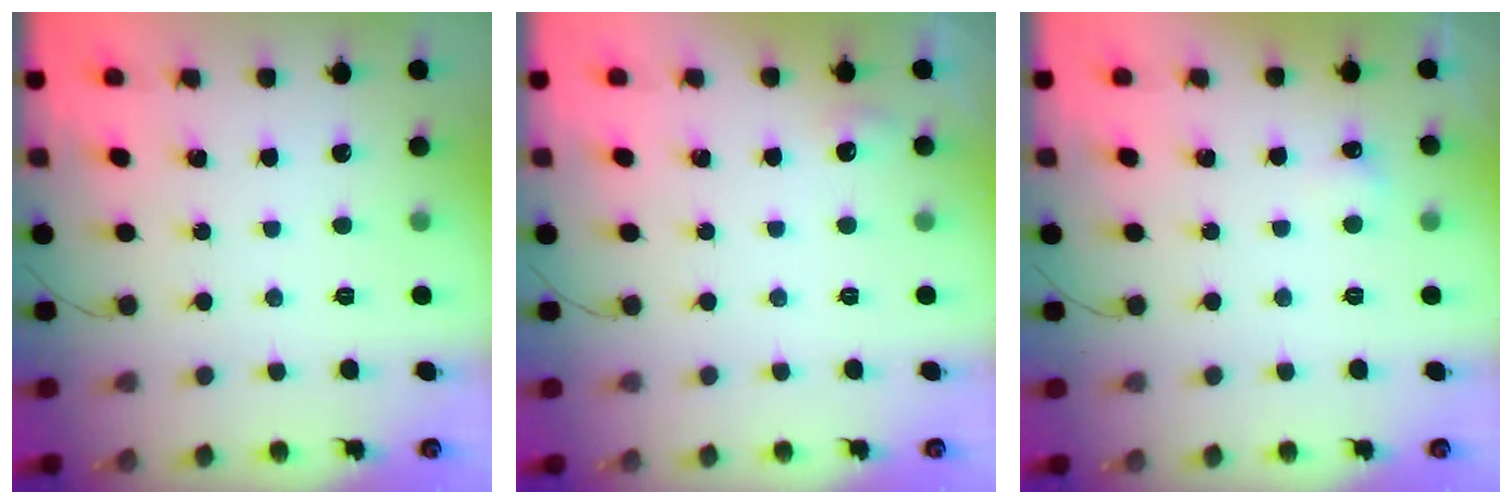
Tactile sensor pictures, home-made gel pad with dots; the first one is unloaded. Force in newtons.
{"total": 4.0, "press": 3.8, "slide": 1.2}
{"total": 3.3, "press": 3.0, "slide": 1.2}